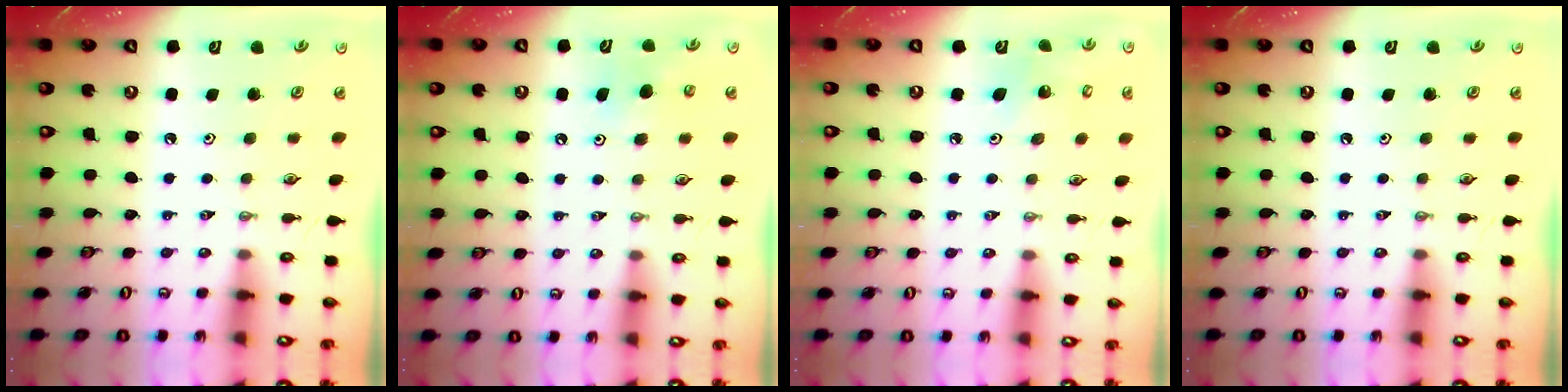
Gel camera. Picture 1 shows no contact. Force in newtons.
{"total": 5.3, "press": 5.0, "slide": 1.7}
{"total": 4.2, "press": 4.0, "slide": 1.3}
{"total": 0.0}